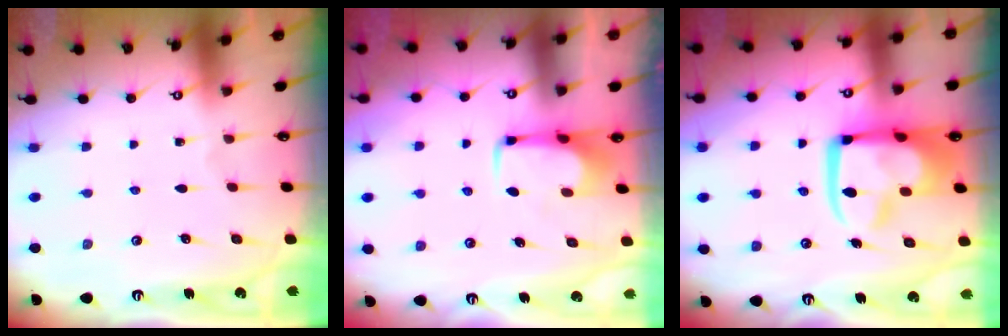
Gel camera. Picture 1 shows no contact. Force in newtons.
{"total": 1.7, "press": 1.6, "slide": 0.5}
{"total": 16.2, "press": 16.1, "slide": 1.9}